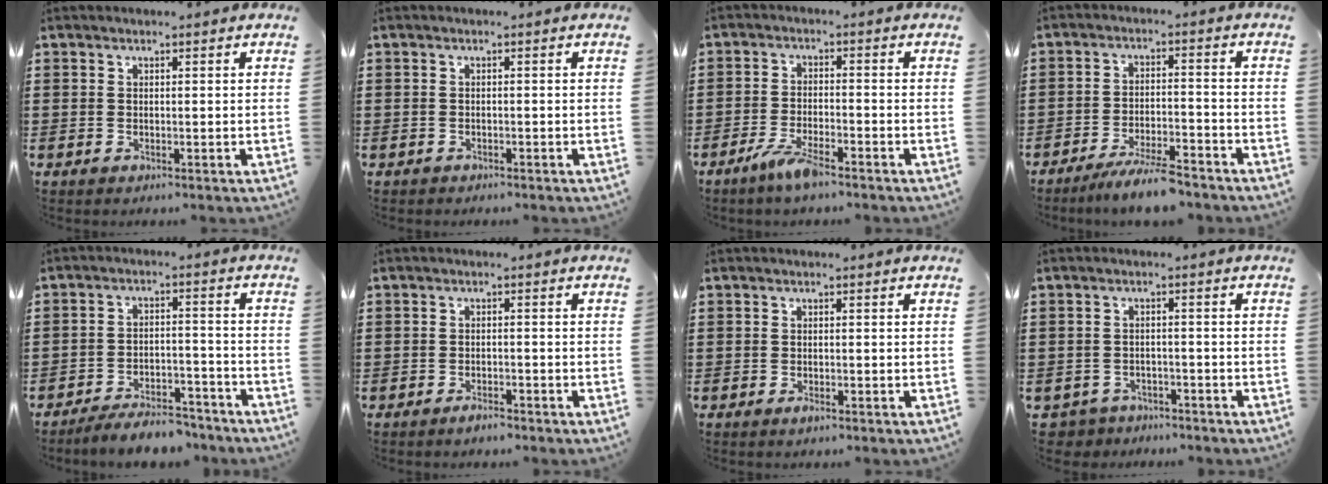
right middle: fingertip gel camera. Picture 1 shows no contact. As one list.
[{"total": 0.6, "force": [-0.6, 0.1, 0.0], "torque": [-0.003, -0.002, -0.011]}, {"total": 4.5, "force": [-3.2, 0.7, 3.1], "torque": [-0.070, -0.005, -0.062]}, {"total": 5.7, "force": [-5.2, 0.3, 2.4], "torque": [-0.044, -0.005, -0.097]}, {"total": 5.7, "force": [-5.5, 0.7, 1.5], "torque": [-0.031, 0.005, -0.107]}, {"total": 1.5, "force": [-1.4, 0.3, 0.7], "torque": [-0.017, -0.006, -0.024]}, {"total": 0.8, "force": [-0.5, 0.2, 0.6], "torque": [-0.014, -0.004, -0.007]}, {"total": 2.7, "force": [-2.6, 0.6, -0.2], "torque": [-0.008, -0.004, -0.059]}]